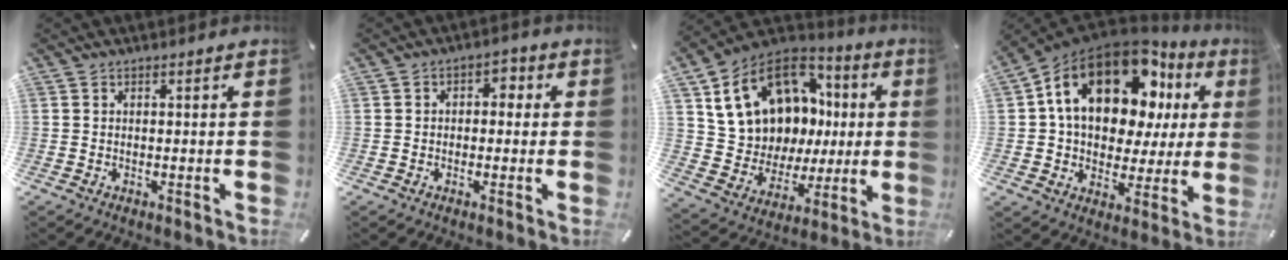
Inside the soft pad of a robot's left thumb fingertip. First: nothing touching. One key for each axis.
{"total": 3.1, "fx": -1.0, "fy": 2.4, "fz": 1.6, "tx": -0.022, "ty": 0.014, "tz": -0.024}
{"total": 18.1, "fx": 7.3, "fy": 14.4, "fz": 8.3, "tx": -0.153, "ty": -0.045, "tz": 0.158}
{"total": 20.8, "fx": 9.4, "fy": 13.3, "fz": 13.0, "tx": -0.231, "ty": -0.052, "tz": 0.155}